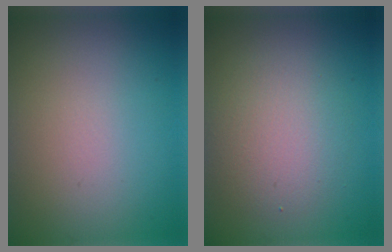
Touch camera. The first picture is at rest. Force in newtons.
{"total": 3.7, "press": 3.7, "slide": 0.0}